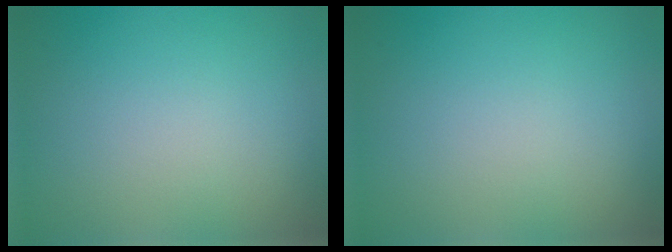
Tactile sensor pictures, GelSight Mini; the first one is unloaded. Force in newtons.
{"total": 0.0}